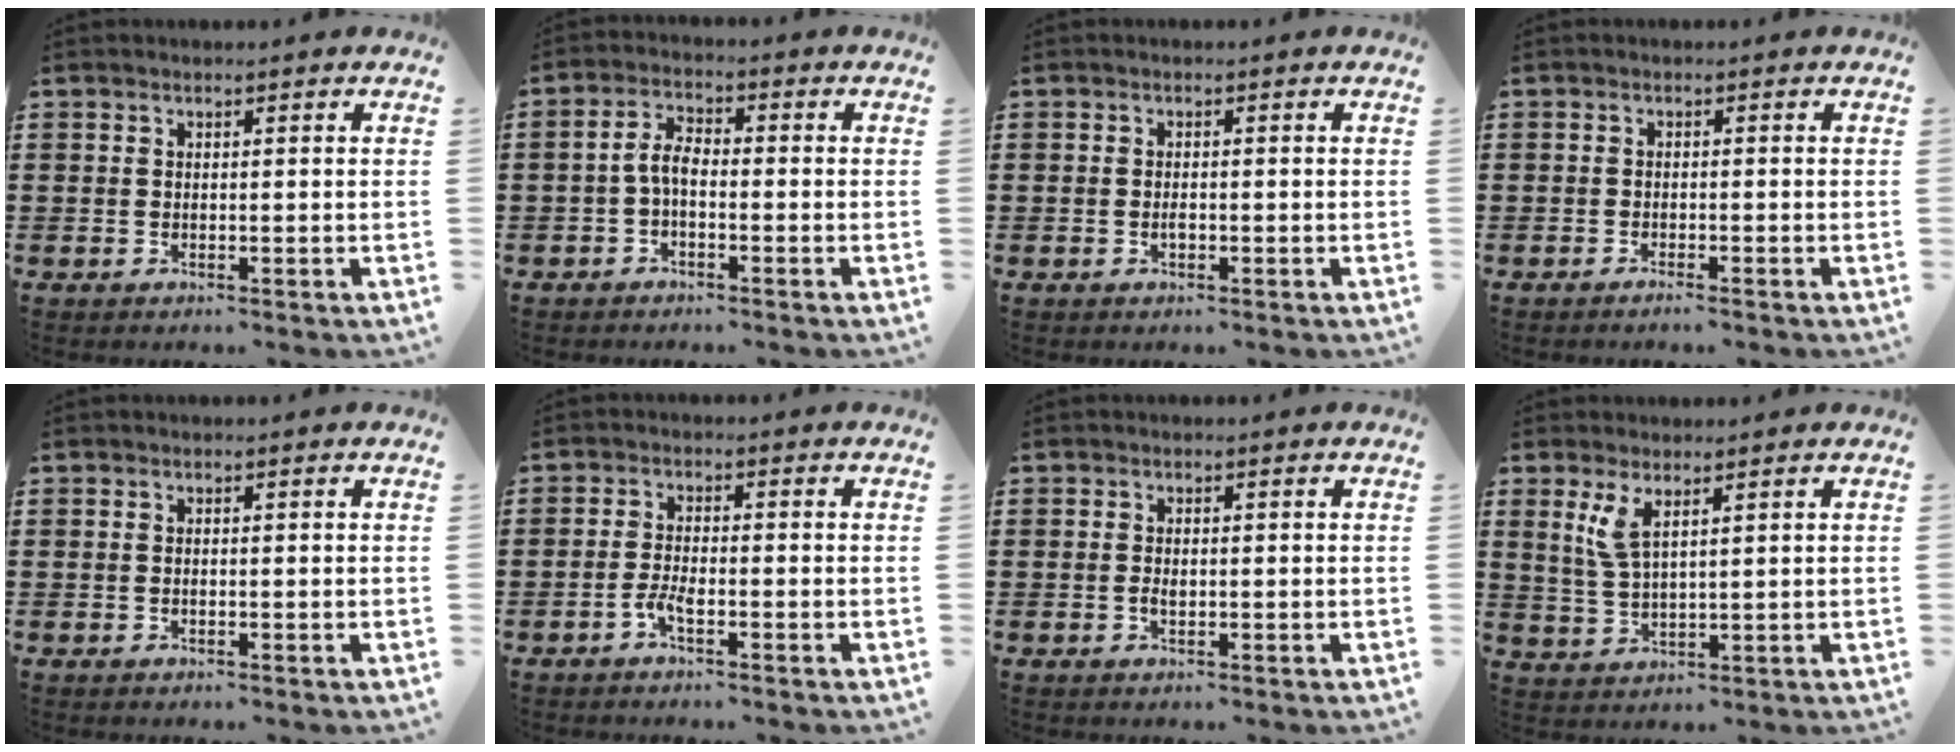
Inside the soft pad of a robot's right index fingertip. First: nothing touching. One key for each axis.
{"total": 3.6, "fx": -1.1, "fy": 1.6, "fz": 3.1, "tx": -0.079, "ty": 0.002, "tz": -0.029}
{"total": 1.2, "fx": -0.4, "fy": 0.5, "fz": 1.0, "tx": -0.020, "ty": -0.004, "tz": -0.006}
{"total": 1.2, "fx": -1.1, "fy": -0.2, "fz": 0.4, "tx": -0.009, "ty": -0.005, "tz": -0.021}
{"total": 0.0}
{"total": 2.6, "fx": -1.5, "fy": 0.5, "fz": 2.0, "tx": -0.050, "ty": -0.006, "tz": -0.031}
{"total": 1.1, "fx": -0.2, "fy": 0.5, "fz": 1.0, "tx": -0.019, "ty": -0.002, "tz": -0.004}
{"total": 4.2, "fx": 2.3, "fy": 1.4, "fz": 3.2, "tx": -0.078, "ty": 0.001, "tz": 0.039}